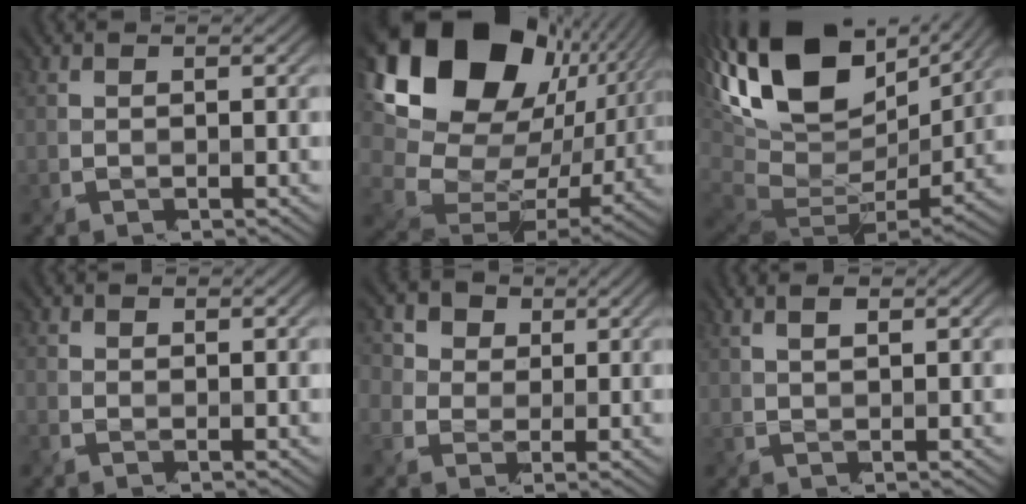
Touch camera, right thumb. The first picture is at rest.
{"total": 19.0, "force": [6.4, 13.3, 12.0], "torque": [-0.254, -0.012, 0.149]}
{"total": 20.2, "force": [7.7, 10.9, 15.2], "torque": [-0.326, 0.015, 0.147]}
{"total": 0.8, "force": [-0.3, 0.8, 0.2], "torque": [0.000, 0.004, -0.012]}
{"total": 8.7, "force": [3.6, 6.7, 4.2], "torque": [-0.129, 0.033, 0.052]}
{"total": 2.0, "force": [0.9, 0.3, 1.7], "torque": [-0.038, 0.008, 0.023]}